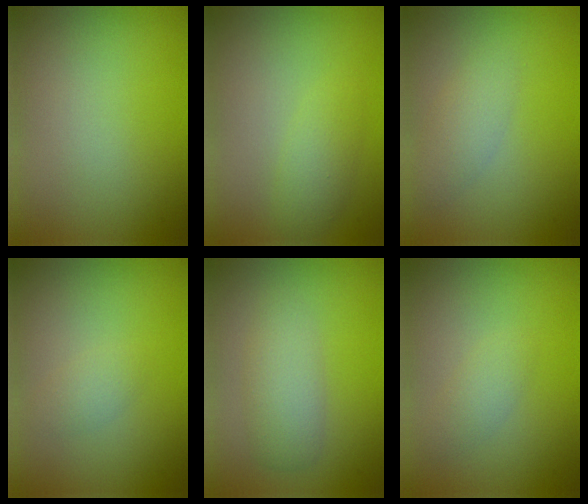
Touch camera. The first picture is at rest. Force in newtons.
{"total": 2.0, "press": 2.0, "slide": 0.1}
{"total": 2.2, "press": 2.2, "slide": 0.1}
{"total": 1.2, "press": 1.2, "slide": 0.1}
{"total": 3.0, "press": 3.0, "slide": 0.1}
{"total": 1.3, "press": 1.3, "slide": 0.0}